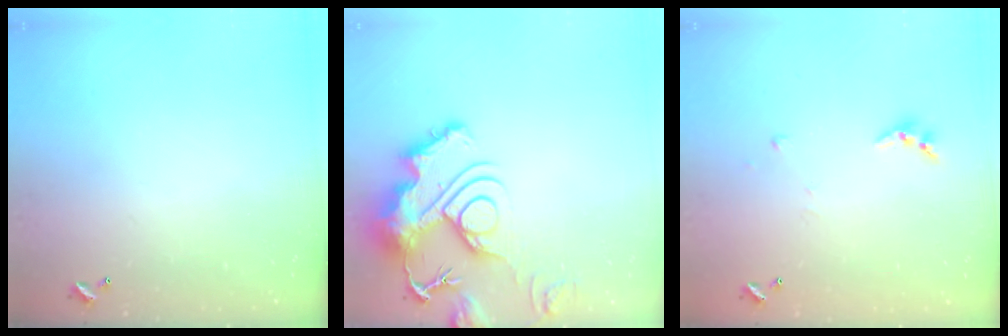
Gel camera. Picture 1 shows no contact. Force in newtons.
{"total": 17.0, "press": 16.9, "slide": 1.8}
{"total": 4.4, "press": 4.4, "slide": 0.3}